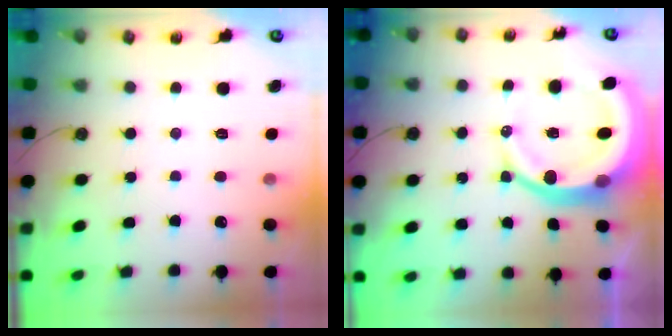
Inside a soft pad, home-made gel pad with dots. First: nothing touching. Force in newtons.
{"total": 14.5, "press": 14.4, "slide": 1.7}